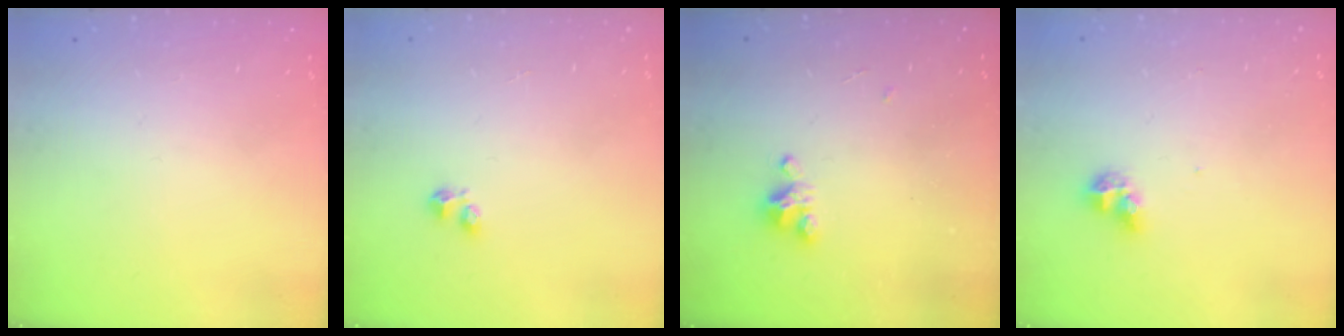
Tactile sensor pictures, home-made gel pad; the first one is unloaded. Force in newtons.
{"total": 2.9, "press": 2.8, "slide": 0.6}
{"total": 5.5, "press": 5.5, "slide": 0.4}
{"total": 6.1, "press": 6.1, "slide": 0.7}